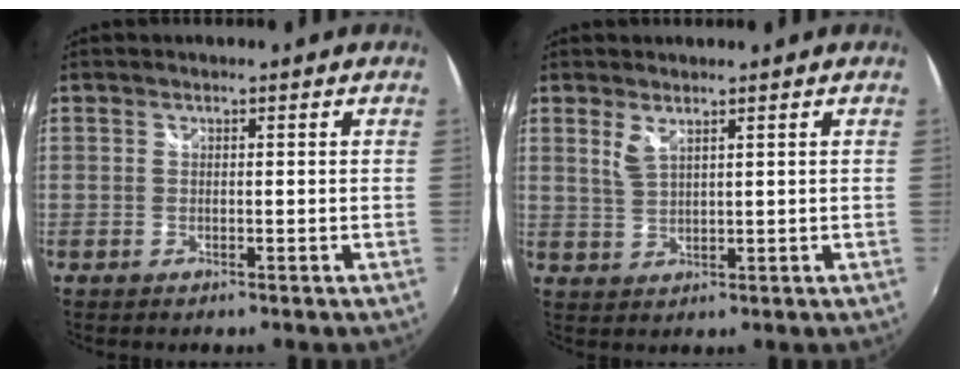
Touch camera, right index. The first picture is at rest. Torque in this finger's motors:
{"motor_torque": [0.09, 0.08, 0.06, 0.04]}